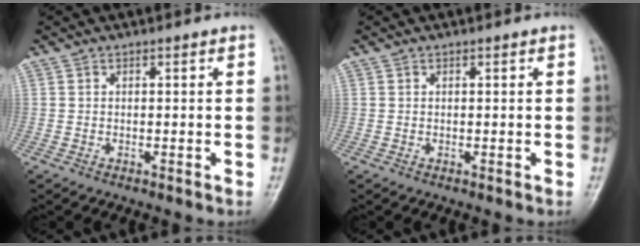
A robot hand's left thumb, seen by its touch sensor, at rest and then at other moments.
{"total": 0.0}